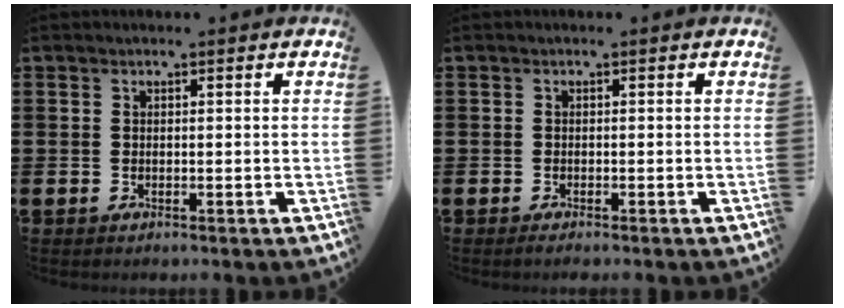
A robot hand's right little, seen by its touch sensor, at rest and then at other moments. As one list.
[{"total": 0.5, "force": [-0.4, 0.0, 0.4], "torque": [-0.006, -0.003, -0.007]}]